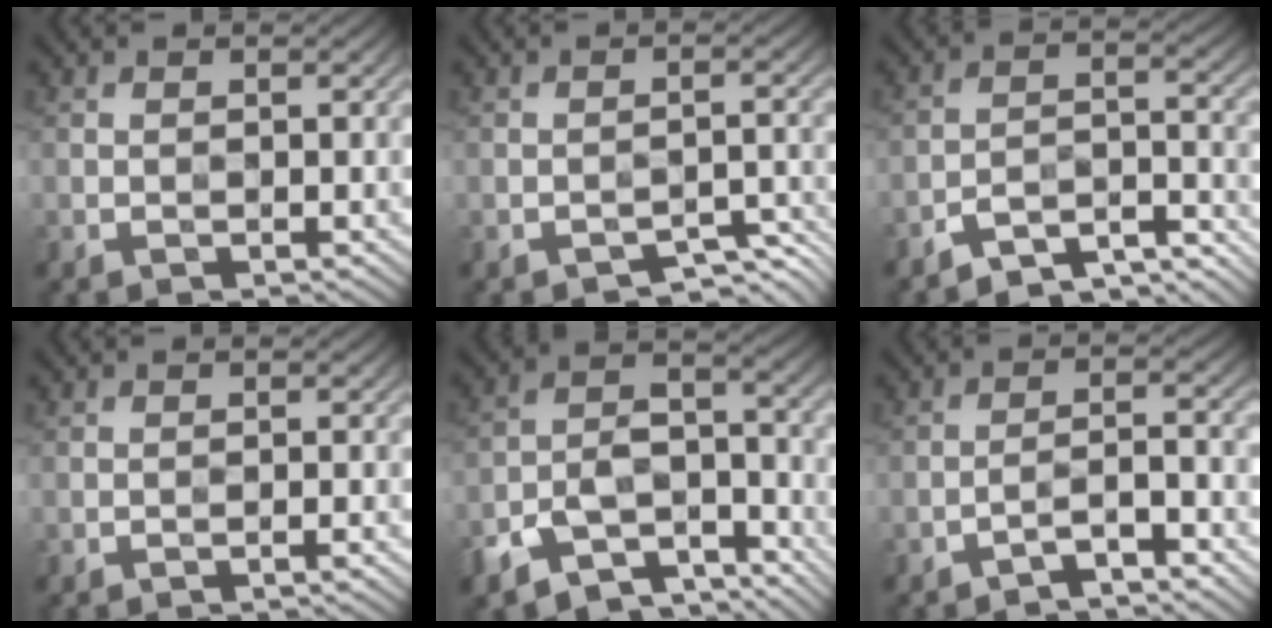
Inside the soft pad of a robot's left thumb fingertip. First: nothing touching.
{"total": 3.0, "force": [-2.3, 1.2, 1.5], "torque": [-0.017, 0.001, -0.029]}
{"total": 7.7, "force": [-6.7, 2.2, 3.2], "torque": [-0.051, -0.001, -0.118]}
{"total": 0.7, "force": [-0.6, 0.0, 0.4], "torque": [-0.005, 0.003, -0.011]}
{"total": 11.4, "force": [-8.0, 5.7, 5.6], "torque": [-0.101, -0.014, -0.145]}
{"total": 3.8, "force": [-3.1, 0.6, 2.2], "torque": [-0.037, 0.014, -0.059]}